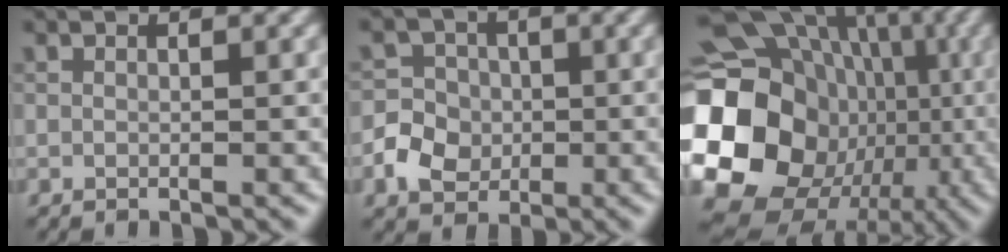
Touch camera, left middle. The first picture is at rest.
{"total": 4.2, "force": [-1.0, 3.7, 1.6], "torque": [-0.012, 0.003, -0.034]}
{"total": 21.7, "force": [-2.0, 19.2, 9.8], "torque": [-0.183, 0.002, -0.059]}